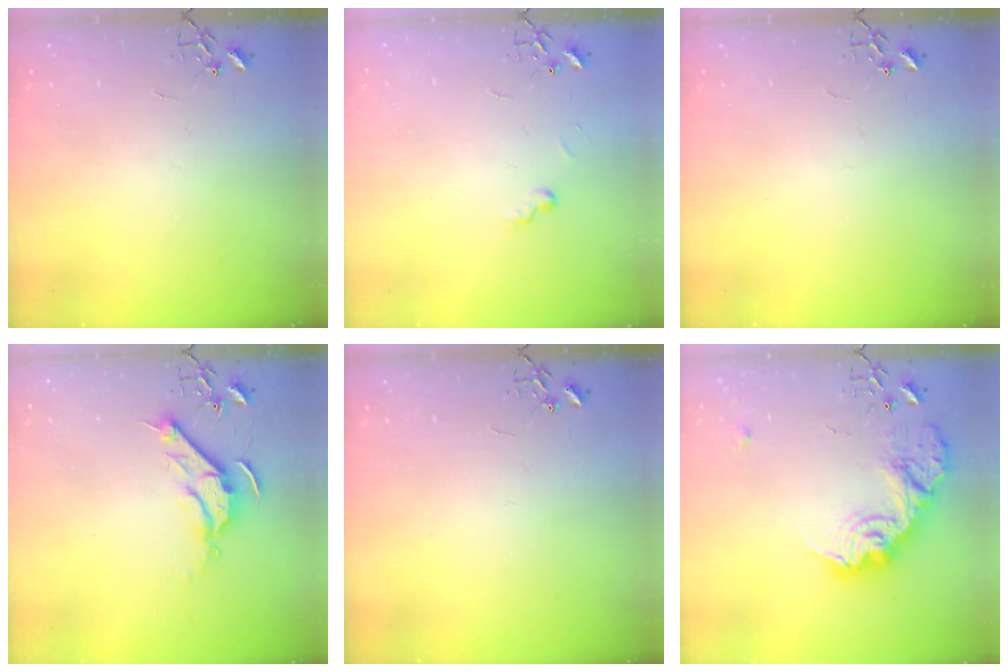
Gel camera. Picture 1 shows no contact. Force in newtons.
{"total": 5.9, "press": 5.8, "slide": 0.6}
{"total": 0.0}
{"total": 9.1, "press": 9.1, "slide": 0.1}
{"total": 0.0}
{"total": 19.4, "press": 19.3, "slide": 1.5}